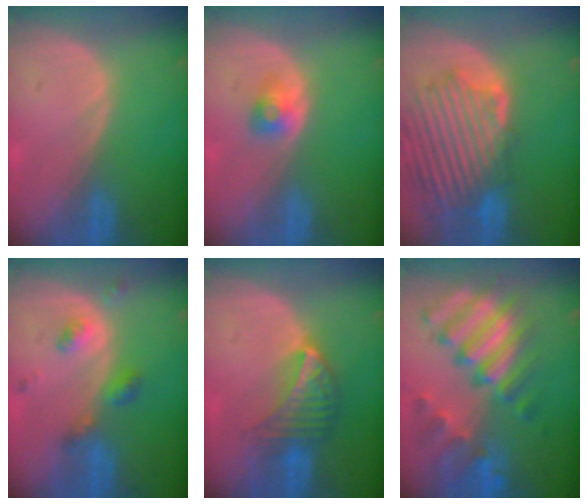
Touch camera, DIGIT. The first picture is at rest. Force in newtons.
{"total": 2.5, "press": 2.3, "slide": 0.9}
{"total": 13.0, "press": 11.4, "slide": 6.1}
{"total": 4.9, "press": 4.4, "slide": 2.2}
{"total": 7.0, "press": 6.2, "slide": 3.3}
{"total": 11.6, "press": 10.0, "slide": 5.9}